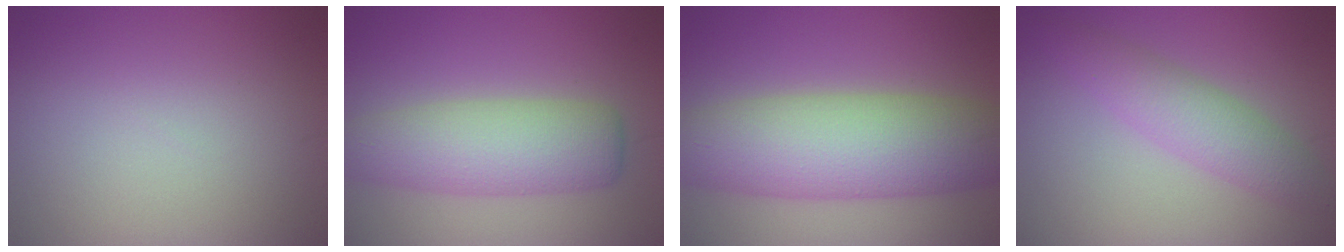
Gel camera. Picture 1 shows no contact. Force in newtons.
{"total": 6.2, "press": 6.2, "slide": 0.2}
{"total": 9.8, "press": 9.8, "slide": 0.1}
{"total": 3.8, "press": 3.8, "slide": 0.2}